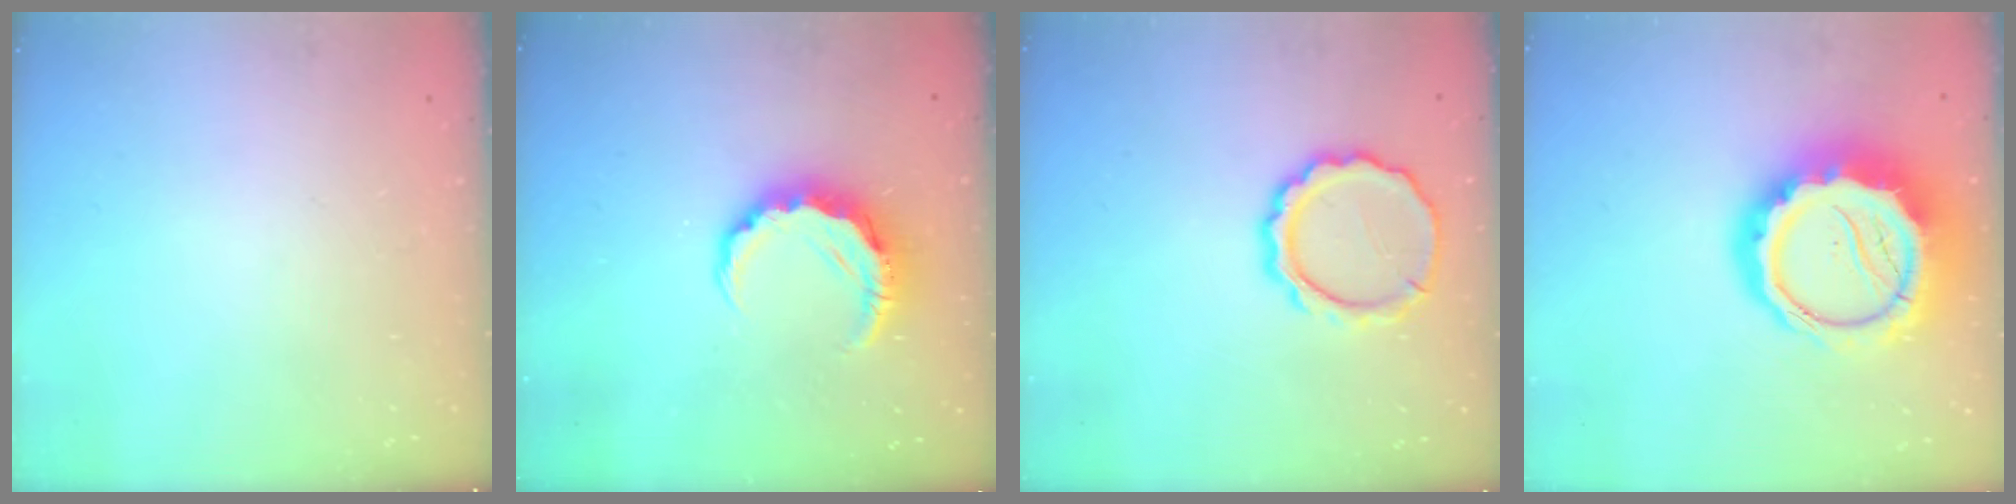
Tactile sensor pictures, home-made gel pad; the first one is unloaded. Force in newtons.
{"total": 8.2, "press": 8.1, "slide": 1.4}
{"total": 11.2, "press": 11.1, "slide": 1.5}
{"total": 18.5, "press": 18.2, "slide": 3.7}